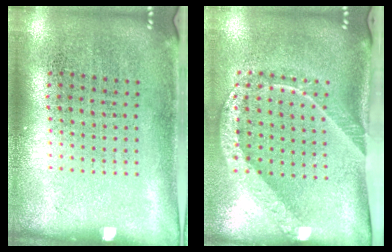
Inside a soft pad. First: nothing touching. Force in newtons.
{"total": 2.3, "press": 1.5, "slide": 1.7}